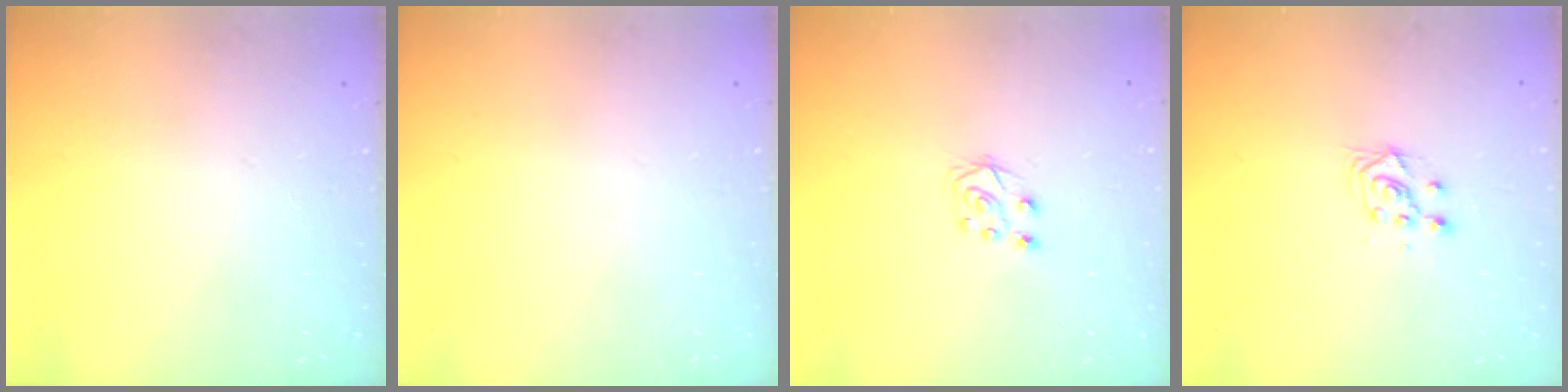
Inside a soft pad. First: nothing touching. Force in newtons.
{"total": 0.0}
{"total": 5.7, "press": 5.7, "slide": 0.5}
{"total": 4.6, "press": 4.5, "slide": 0.6}